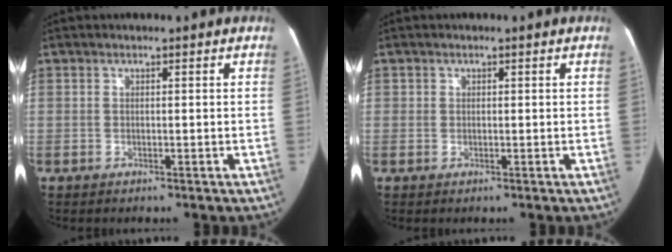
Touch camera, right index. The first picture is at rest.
{"total": 0.7, "force": [0.1, 0.7, -0.2], "torque": [0.013, 0.001, -0.002]}